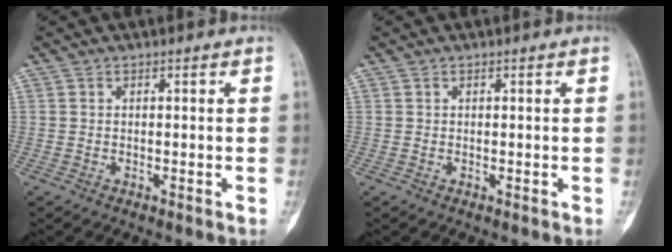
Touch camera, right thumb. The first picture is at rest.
{"total": 0.0}